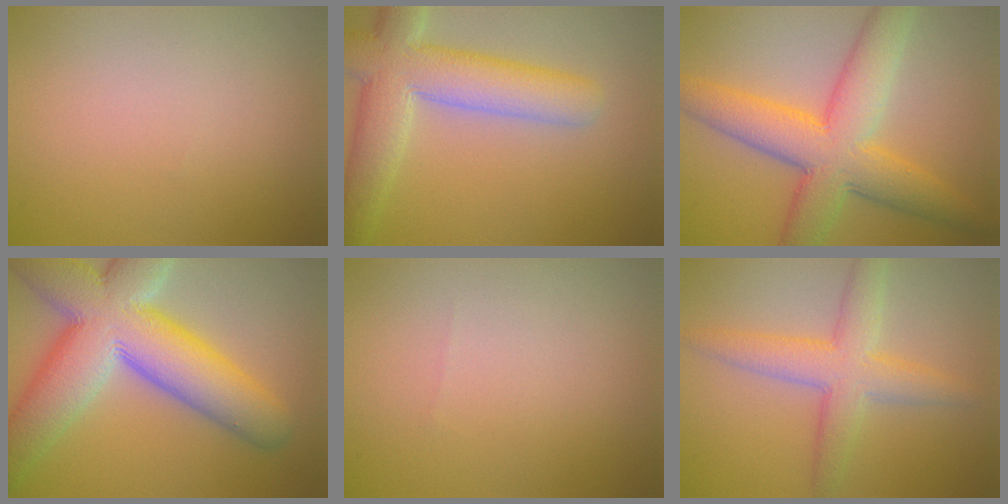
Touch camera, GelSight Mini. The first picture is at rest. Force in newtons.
{"total": 8.1, "press": 8.1, "slide": 0.6}
{"total": 8.9, "press": 8.9, "slide": 0.2}
{"total": 13.6, "press": 13.6, "slide": 0.8}
{"total": 0.0}
{"total": 4.9, "press": 4.9, "slide": 0.1}